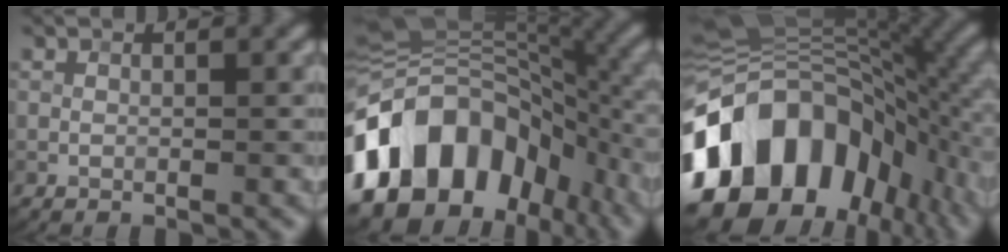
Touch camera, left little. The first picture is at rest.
{"total": 15.1, "force": [-5.8, 10.6, 9.1], "torque": [-0.164, 0.008, -0.109]}
{"total": 18.1, "force": [-5.4, 12.3, 12.2], "torque": [-0.231, -0.001, -0.101]}